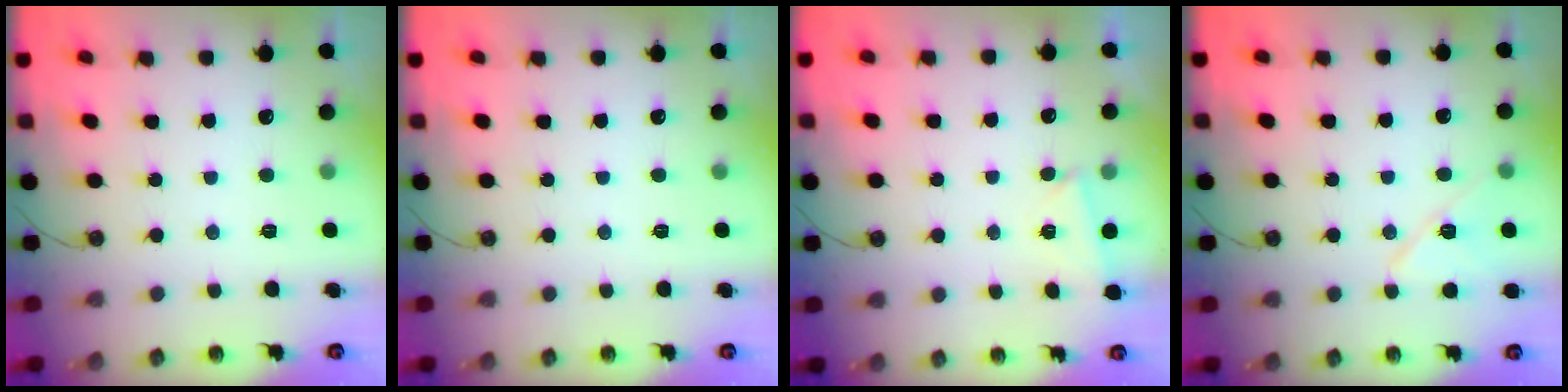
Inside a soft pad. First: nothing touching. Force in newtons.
{"total": 0.0}
{"total": 1.9, "press": 1.7, "slide": 0.7}
{"total": 8.9, "press": 8.7, "slide": 1.8}